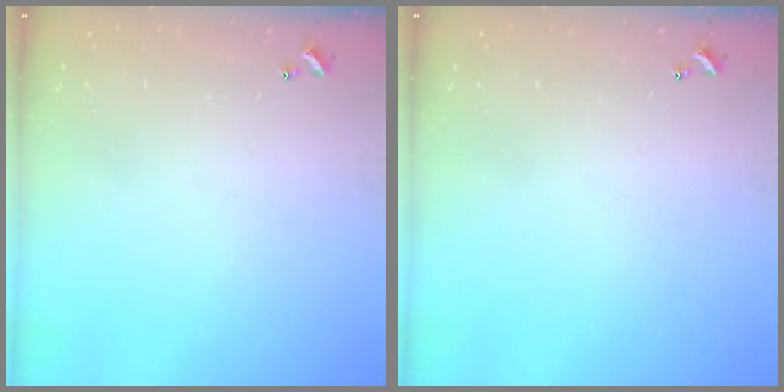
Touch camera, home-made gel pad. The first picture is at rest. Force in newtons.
{"total": 0.0}